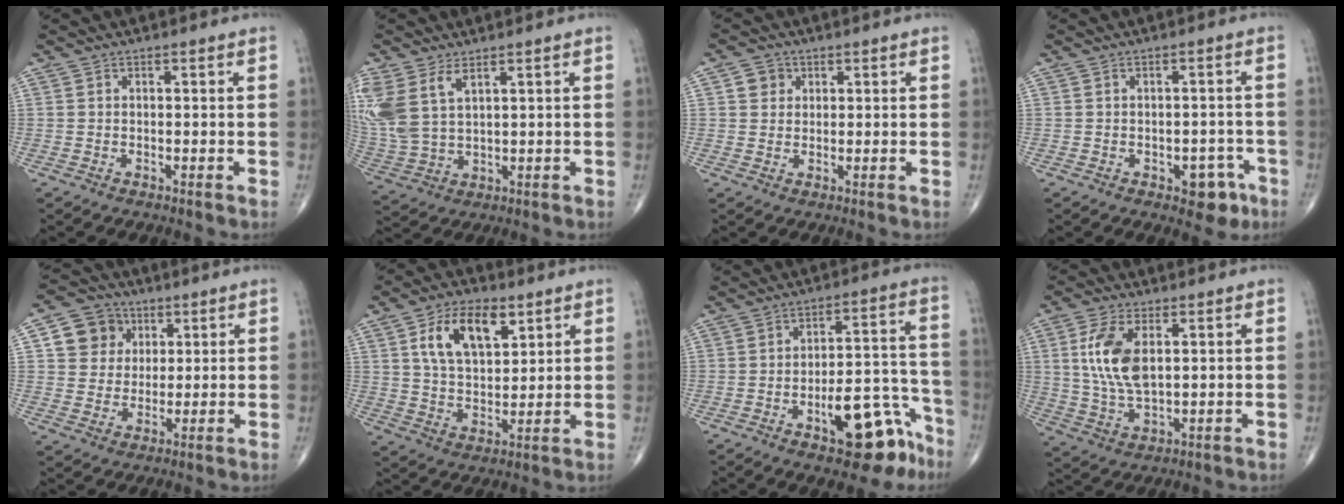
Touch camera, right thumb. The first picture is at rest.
{"total": 12.3, "force": [5.4, 6.7, 8.7], "torque": [-0.218, -0.012, 0.121]}
{"total": 3.3, "force": [1.1, 3.0, 1.0], "torque": [0.000, -0.002, 0.015]}
{"total": 5.5, "force": [-2.7, 3.2, 3.6], "torque": [-0.019, 0.019, -0.028]}
{"total": 9.3, "force": [3.2, 8.2, 2.8], "torque": [-0.015, -0.005, 0.052]}
{"total": 12.8, "force": [5.6, 7.1, 9.1], "torque": [-0.137, -0.016, 0.105]}
{"total": 15.2, "force": [-8.4, 6.1, 11.1], "torque": [-0.115, 0.081, -0.110]}
{"total": 10.8, "force": [2.6, 5.5, 8.9], "torque": [-0.181, -0.010, 0.055]}